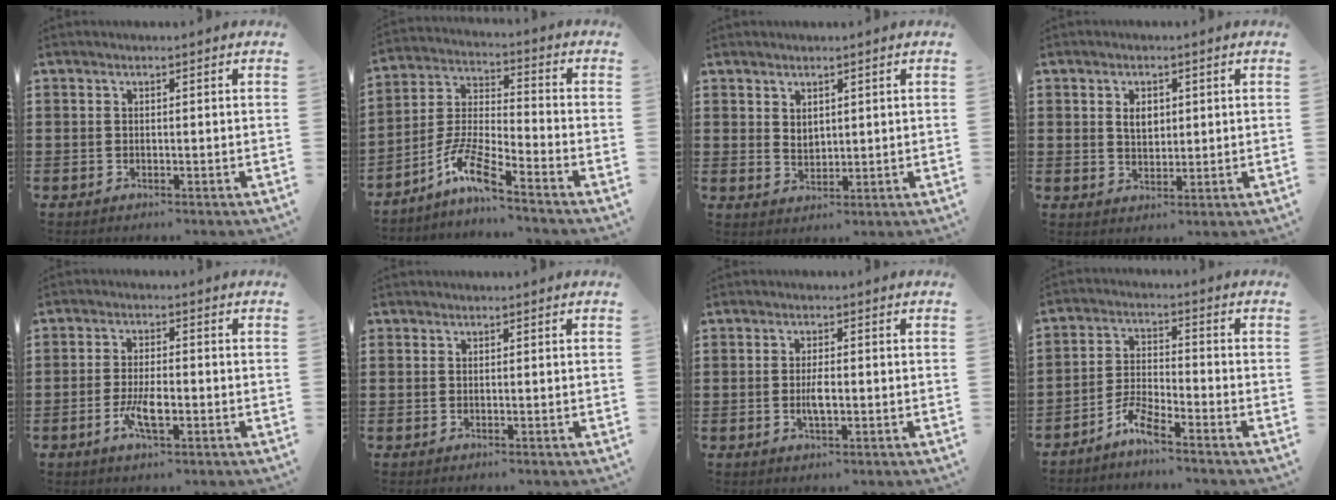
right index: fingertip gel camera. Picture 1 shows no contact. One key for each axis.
{"total": 8.0, "fx": -5.7, "fy": 1.2, "fz": 5.5, "tx": -0.131, "ty": -0.010, "tz": -0.115}
{"total": 2.1, "fx": 1.7, "fy": 1.2, "fz": 0.6, "tx": -0.015, "ty": 0.003, "tz": 0.032}
{"total": 2.9, "fx": 0.8, "fy": 1.9, "fz": 2.1, "tx": -0.039, "ty": 0.005, "tz": 0.011}
{"total": 4.7, "fx": -1.6, "fy": 1.8, "fz": 4.1, "tx": -0.083, "ty": 0.000, "tz": -0.029}
{"total": 0.0}
{"total": 3.1, "fx": -0.5, "fy": 1.0, "fz": 2.9, "tx": -0.060, "ty": -0.003, "tz": -0.011}
{"total": 4.5, "fx": -3.9, "fy": 0.6, "fz": 2.2, "tx": -0.064, "ty": -0.001, "tz": -0.082}